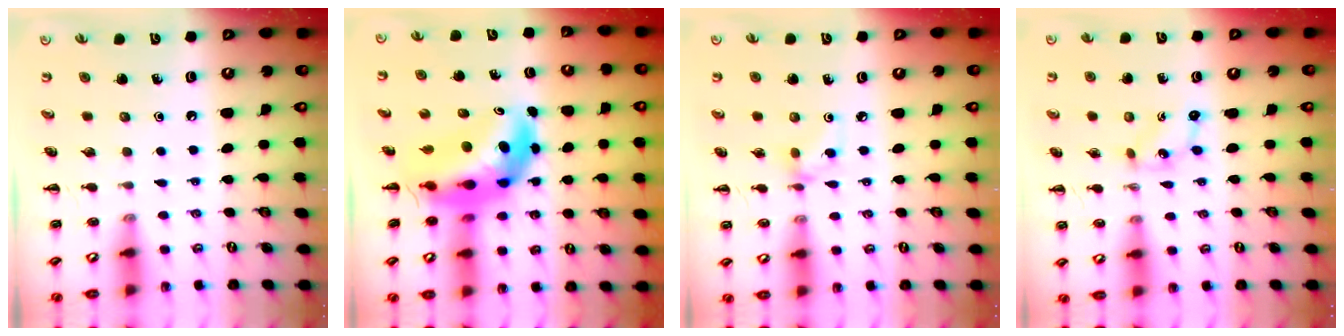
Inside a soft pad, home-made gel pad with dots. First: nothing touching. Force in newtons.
{"total": 7.9, "press": 7.6, "slide": 2.4}
{"total": 3.0, "press": 2.8, "slide": 1.1}
{"total": 1.7, "press": 1.6, "slide": 0.6}